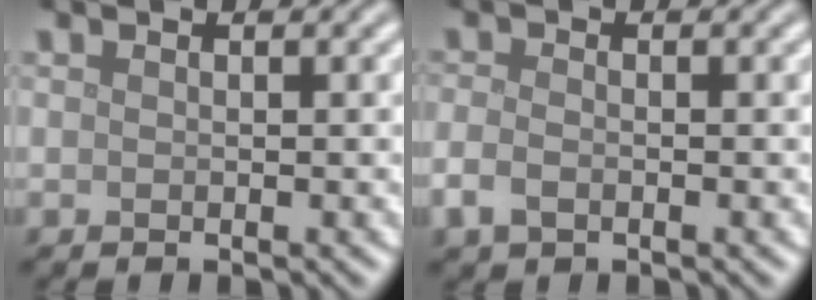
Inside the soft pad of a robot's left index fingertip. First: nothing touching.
{"total": 2.1, "force": [-0.9, 1.3, 1.3], "torque": [-0.031, -0.004, -0.024]}